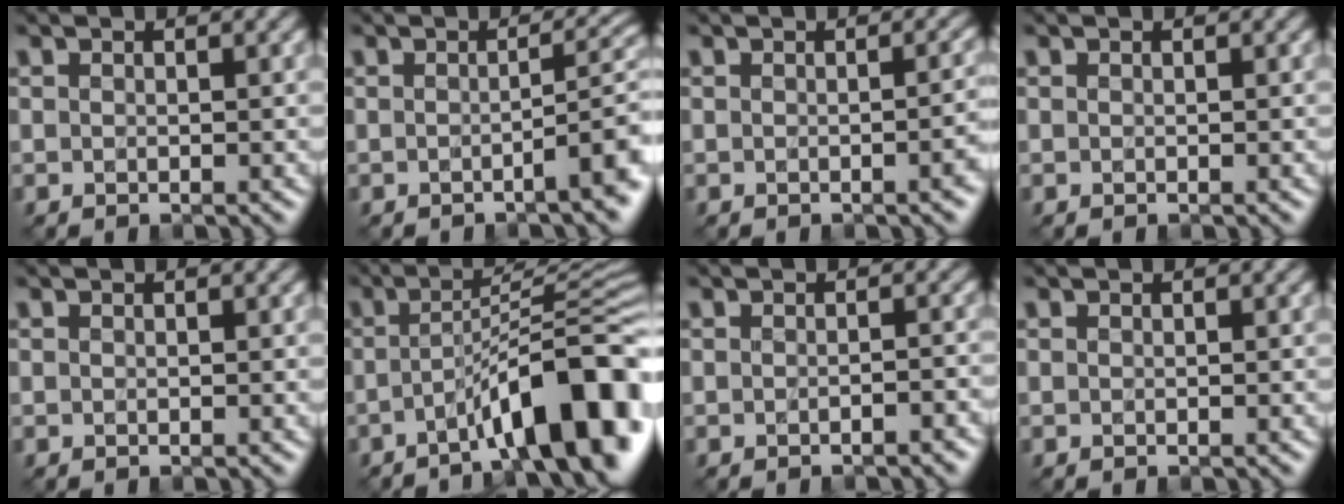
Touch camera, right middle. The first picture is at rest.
{"total": 4.8, "force": [-1.7, 1.1, 4.4], "torque": [-0.049, 0.007, -0.030]}
{"total": 3.0, "force": [-0.7, 1.2, 2.7], "torque": [-0.014, -0.001, -0.004]}
{"total": 0.0}
{"total": 0.0}
{"total": 10.5, "force": [-4.3, 2.2, 9.3], "torque": [-0.118, 0.019, -0.069]}
{"total": 1.0, "force": [-0.8, 0.2, 0.6], "torque": [-0.008, 0.001, -0.014]}
{"total": 0.0}